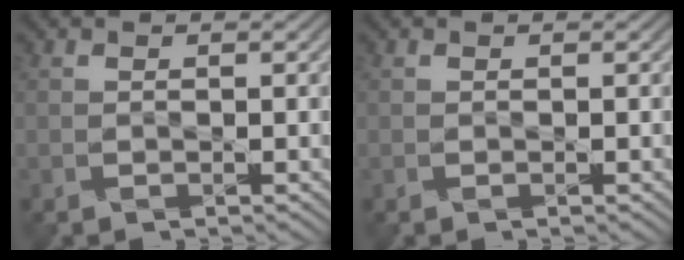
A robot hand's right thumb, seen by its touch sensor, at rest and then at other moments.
{"total": 0.0}